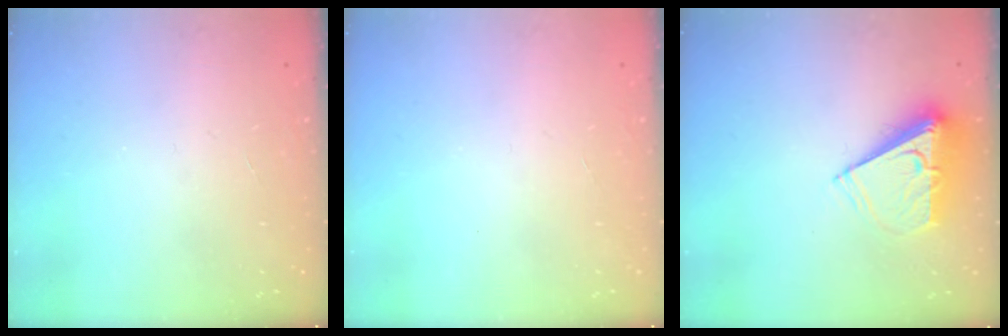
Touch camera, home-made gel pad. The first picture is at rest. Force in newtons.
{"total": 0.0}
{"total": 8.1, "press": 8.0, "slide": 0.6}